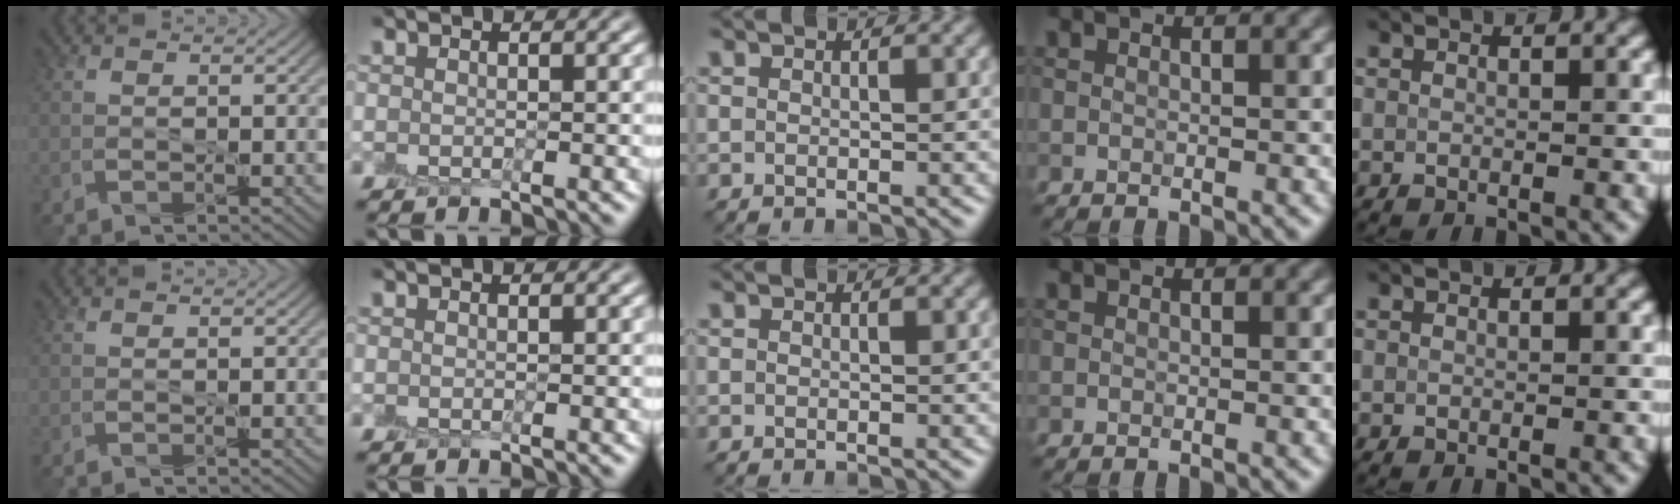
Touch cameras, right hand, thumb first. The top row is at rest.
{}